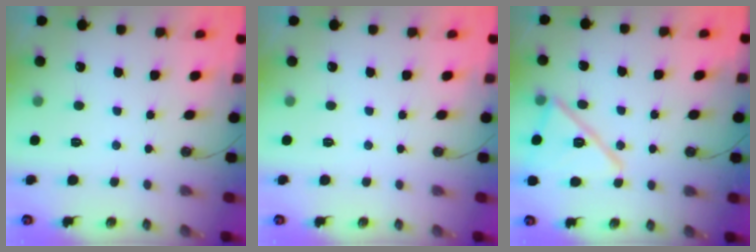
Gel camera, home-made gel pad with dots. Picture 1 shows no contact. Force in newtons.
{"total": 0.0}
{"total": 15.6, "press": 15.6, "slide": 0.8}